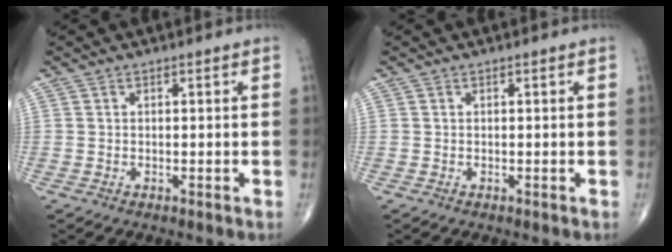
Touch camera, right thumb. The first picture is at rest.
{"total": 0.0}